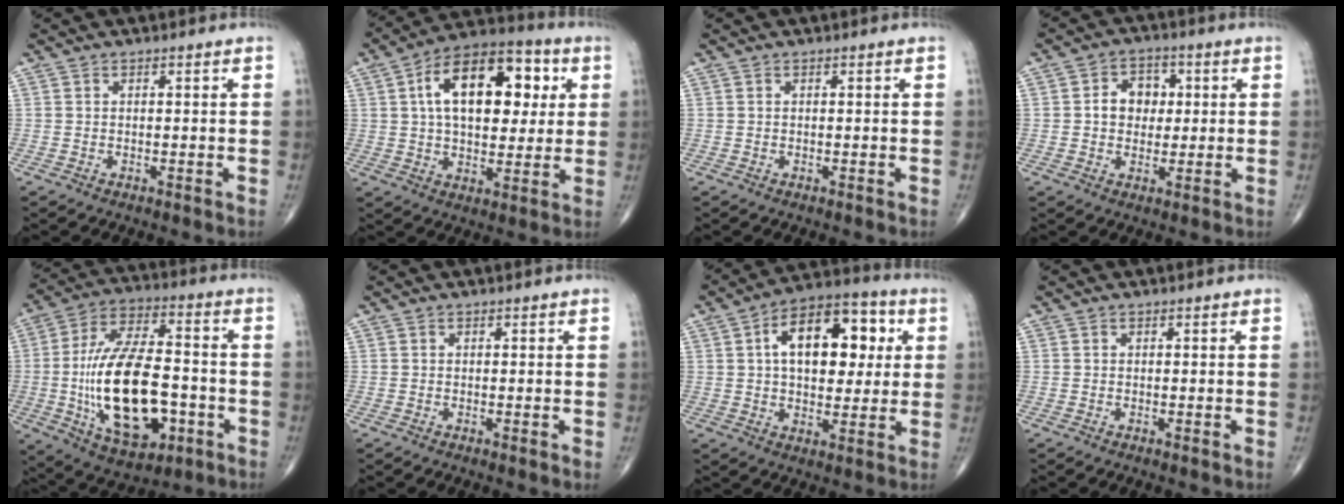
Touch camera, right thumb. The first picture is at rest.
{"total": 19.6, "force": [4.8, 11.1, 15.5], "torque": [-0.204, 0.015, 0.069]}
{"total": 0.0}
{"total": 6.7, "force": [0.7, 5.4, 3.9], "torque": [-0.029, 0.010, 0.007]}
{"total": 23.2, "force": [-4.5, 11.7, 19.5], "torque": [-0.348, 0.021, -0.062]}
{"total": 0.5, "force": [0.0, 0.2, 0.5], "torque": [-0.012, -0.003, -0.002]}
{"total": 17.4, "force": [4.0, 10.0, 13.7], "torque": [-0.168, 0.015, 0.056]}
{"total": 0.0}